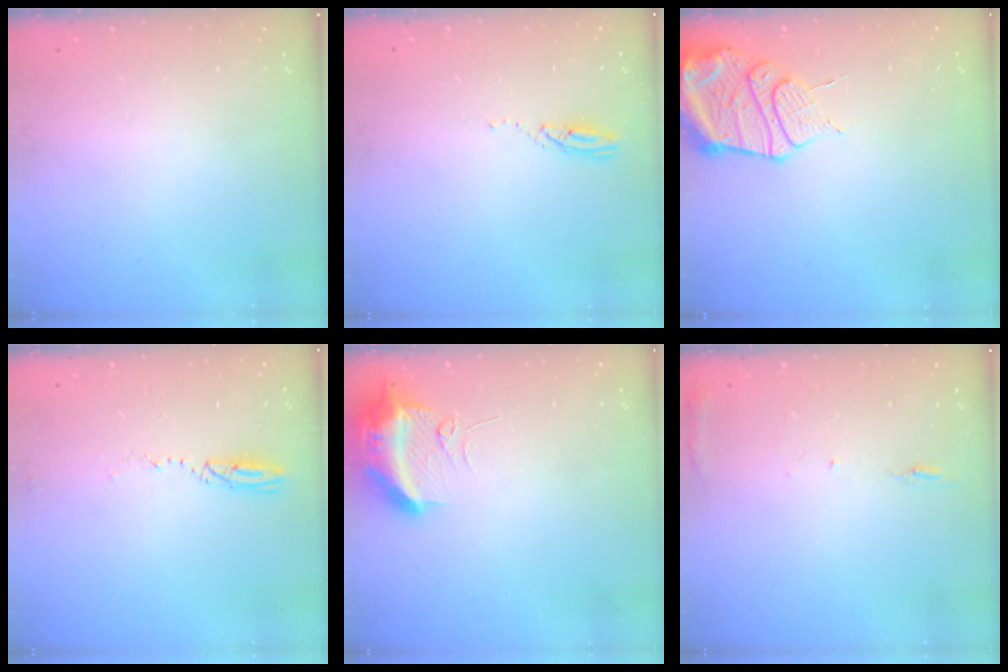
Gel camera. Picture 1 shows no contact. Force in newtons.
{"total": 3.0, "press": 3.0, "slide": 0.2}
{"total": 13.1, "press": 13.0, "slide": 1.6}
{"total": 3.3, "press": 3.1, "slide": 1.2}
{"total": 11.0, "press": 10.9, "slide": 1.3}
{"total": 5.7, "press": 5.7, "slide": 0.6}